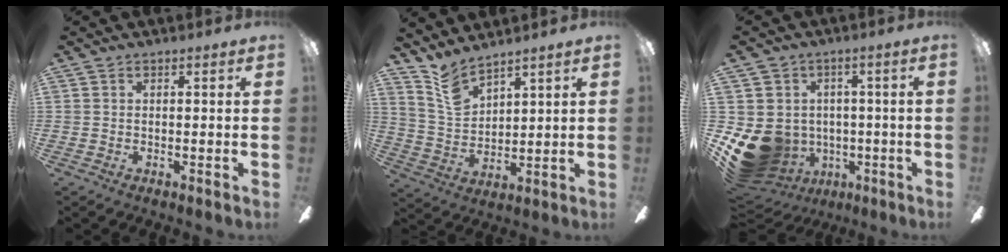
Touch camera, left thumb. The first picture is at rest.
{"total": 8.4, "force": [7.2, 3.1, 2.9], "torque": [-0.076, -0.036, 0.138]}
{"total": 14.1, "force": [-3.8, 12.3, 5.7], "torque": [-0.124, 0.014, -0.050]}